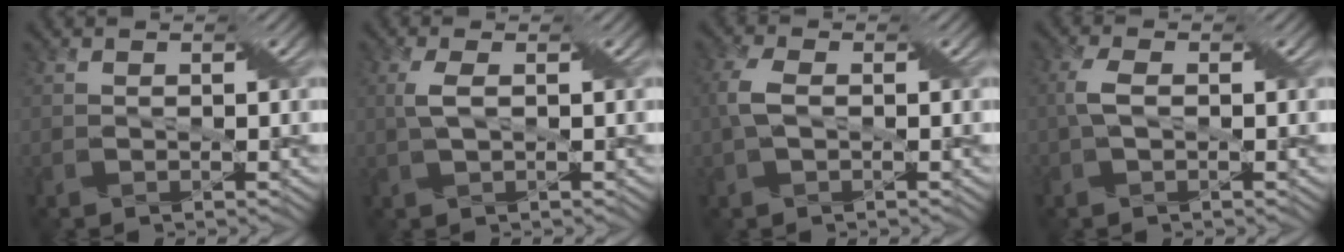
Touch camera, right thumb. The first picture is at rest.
{"total": 2.5, "force": [0.4, 0.7, 2.3], "torque": [-0.059, 0.009, 0.007]}
{"total": 3.3, "force": [0.1, 1.8, 2.7], "torque": [-0.070, 0.010, -0.001]}
{"total": 2.3, "force": [0.2, 1.1, 2.1], "torque": [-0.052, 0.008, 0.001]}